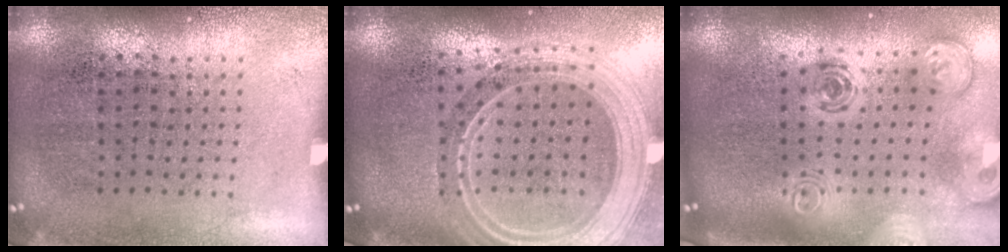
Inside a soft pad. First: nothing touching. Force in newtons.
{"total": 2.7, "press": 2.2, "slide": 1.5}
{"total": 2.5, "press": 1.8, "slide": 1.7}